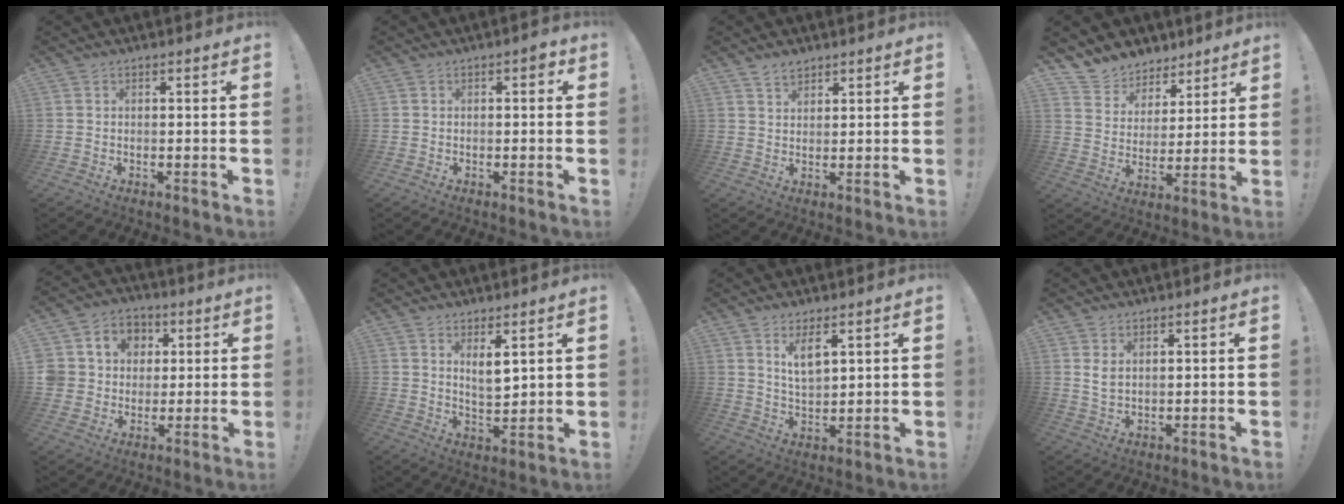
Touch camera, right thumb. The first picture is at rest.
{"total": 1.5, "force": [-0.3, 0.8, 1.2], "torque": [-0.012, 0.002, -0.010]}
{"total": 3.5, "force": [2.9, 1.8, 0.8], "torque": [-0.008, -0.016, 0.053]}
{"total": 9.0, "force": [6.9, 5.8, 0.1], "torque": [-0.006, -0.062, 0.137]}
{"total": 9.4, "force": [1.7, 8.8, 2.7], "torque": [-0.045, -0.004, 0.040]}
{"total": 5.6, "force": [3.7, 2.2, 3.6], "torque": [-0.061, -0.024, 0.066]}
{"total": 6.6, "force": [3.7, 2.6, 4.8], "torque": [-0.087, -0.015, 0.066]}
{"total": 3.4, "force": [1.6, 2.0, 2.3], "torque": [-0.036, -0.003, 0.031]}